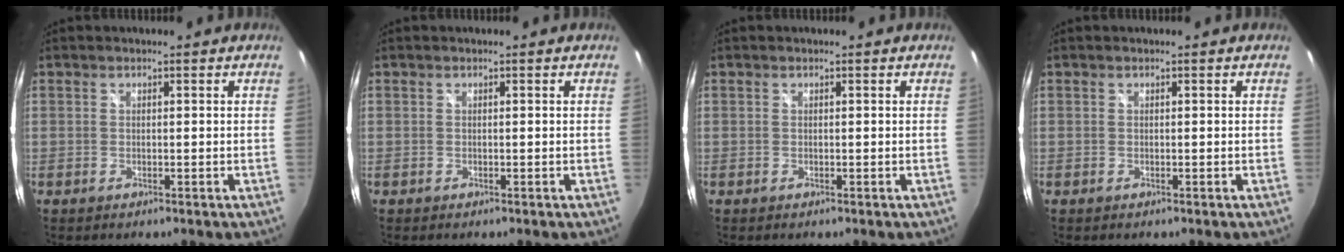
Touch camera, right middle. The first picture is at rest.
{"total": 0.0}
{"total": 0.0}
{"total": 0.0}